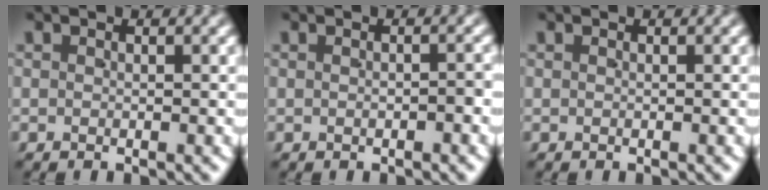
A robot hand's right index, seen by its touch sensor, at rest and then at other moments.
{"total": 1.1, "force": [-0.3, 0.3, 1.0], "torque": [-0.009, 0.007, -0.009]}
{"total": 0.0}